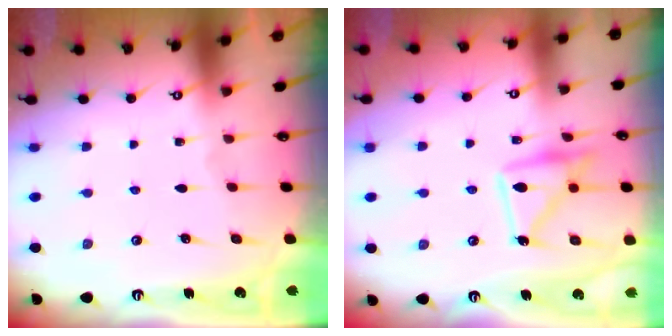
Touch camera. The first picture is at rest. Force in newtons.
{"total": 14.5, "press": 14.5, "slide": 1.0}